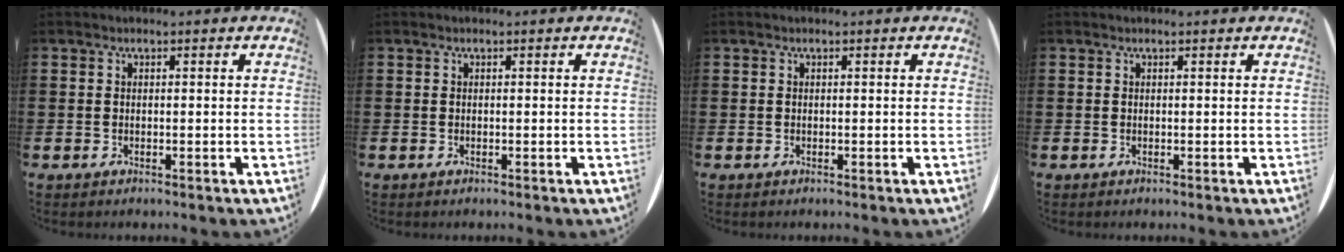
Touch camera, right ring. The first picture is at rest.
{"total": 0.0}
{"total": 0.0}
{"total": 0.0}